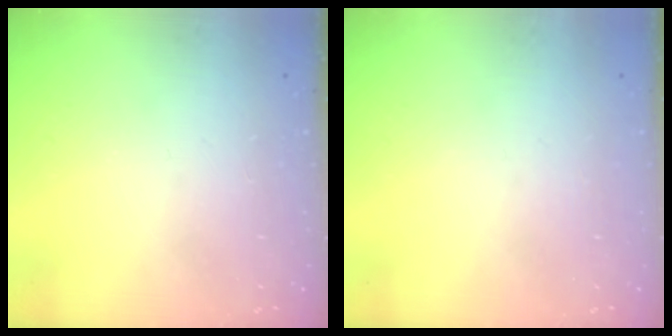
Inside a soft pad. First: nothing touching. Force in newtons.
{"total": 0.0}